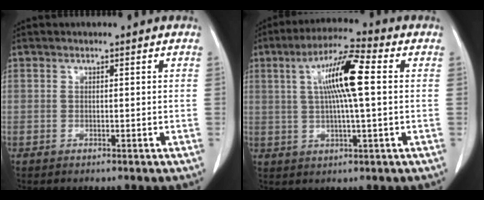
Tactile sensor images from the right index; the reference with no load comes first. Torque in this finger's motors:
{"motor_torque": [1.45, 0.34, 0.46, 0.16]}